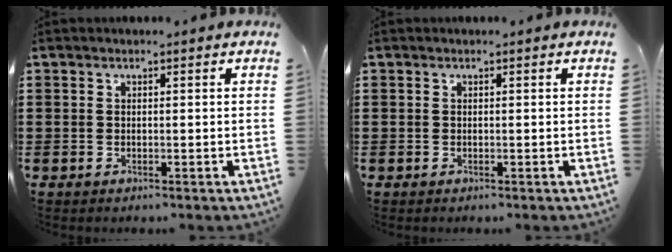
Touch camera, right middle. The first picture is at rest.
{"total": 0.0}